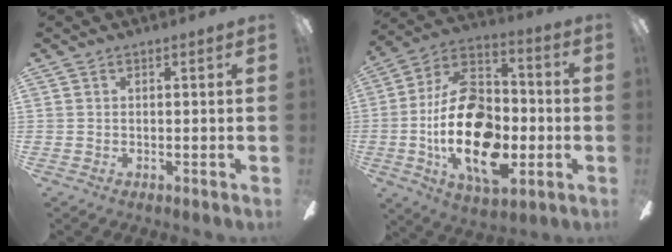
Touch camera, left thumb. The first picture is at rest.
{"total": 23.8, "force": [-5.0, 14.2, 18.5], "torque": [-0.354, 0.020, -0.080]}